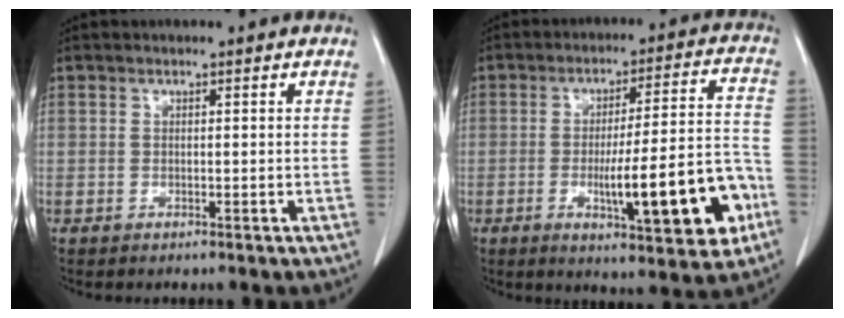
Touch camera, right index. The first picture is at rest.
{"total": 16.5, "force": [-5.3, 2.4, 15.5], "torque": [-0.210, 0.010, -0.069]}